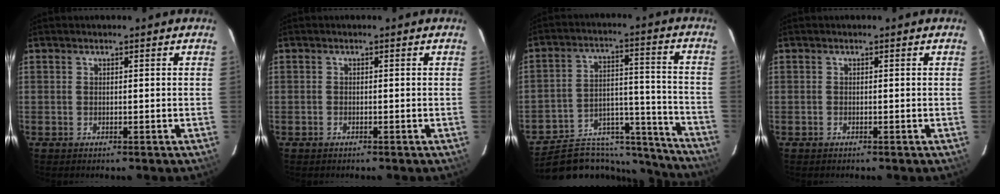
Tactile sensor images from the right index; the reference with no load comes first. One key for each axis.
{"total": 0.6, "fx": -0.5, "fy": 0.3, "fz": 0.0, "tx": 0.000, "ty": 0.002, "tz": -0.009}
{"total": 23.1, "fx": -20.9, "fy": 7.6, "fz": 6.6, "tx": -0.103, "ty": 0.043, "tz": -0.284}
{"total": 0.0}